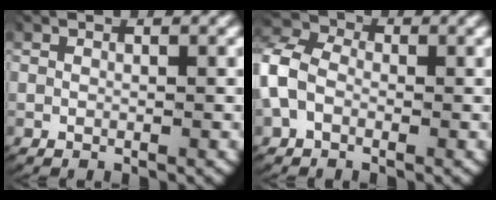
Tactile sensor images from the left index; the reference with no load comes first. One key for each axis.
{"total": 6.4, "fx": 0.4, "fy": 5.5, "fz": 3.3, "tx": -0.072, "ty": 0.008, "tz": -0.010}